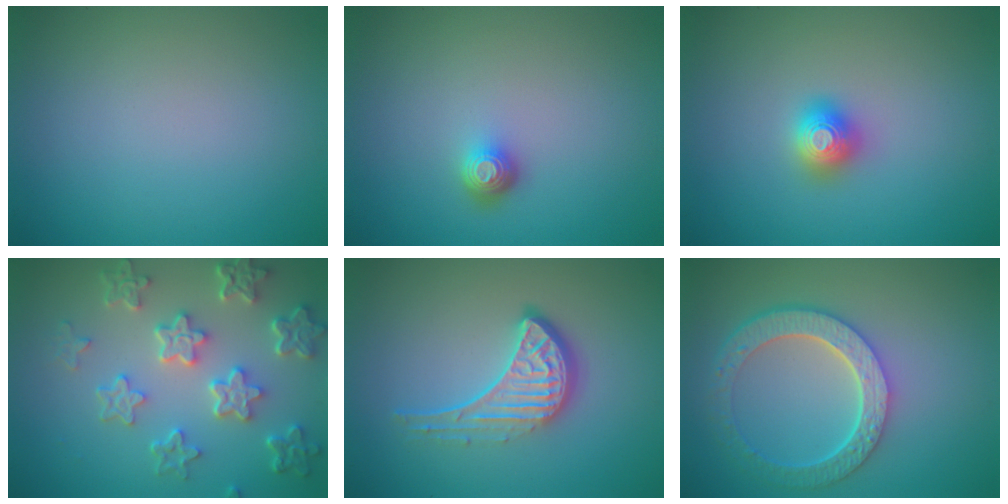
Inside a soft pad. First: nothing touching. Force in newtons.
{"total": 1.7, "press": 1.3, "slide": 1.1}
{"total": 2.0, "press": 2.0, "slide": 0.1}
{"total": 6.1, "press": 4.7, "slide": 4.0}
{"total": 4.6, "press": 3.3, "slide": 3.2}
{"total": 5.7, "press": 4.3, "slide": 3.8}